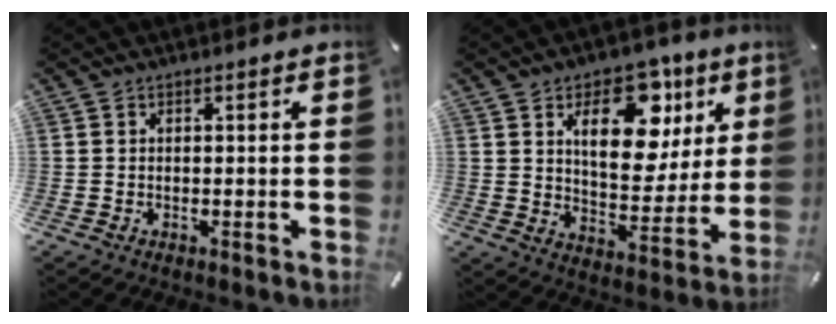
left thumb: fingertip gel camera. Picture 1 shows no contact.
{"total": 18.4, "force": [8.3, 10.7, 12.4], "torque": [-0.172, -0.029, 0.138]}